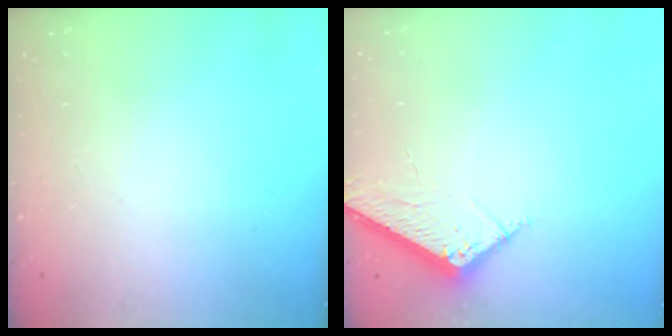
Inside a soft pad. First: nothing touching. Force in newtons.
{"total": 5.8, "press": 5.8, "slide": 0.6}